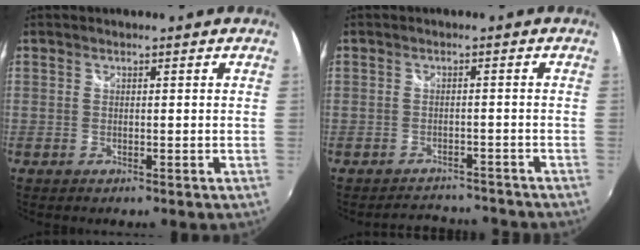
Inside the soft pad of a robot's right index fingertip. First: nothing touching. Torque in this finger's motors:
{"motor_torque": [-1.58, -0.17, -0.89, -0.20]}